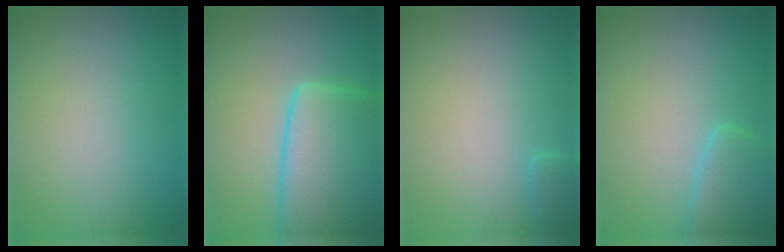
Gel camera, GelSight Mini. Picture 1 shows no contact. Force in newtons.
{"total": 10.8, "press": 10.8, "slide": 0.6}
{"total": 1.4, "press": 1.4, "slide": 0.1}
{"total": 3.5, "press": 3.5, "slide": 0.2}